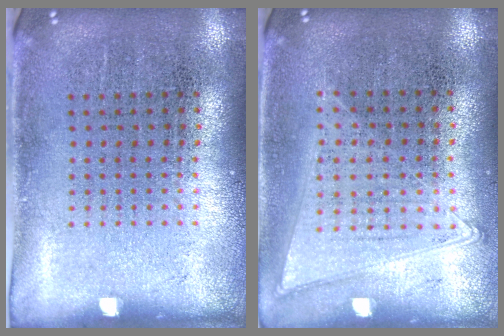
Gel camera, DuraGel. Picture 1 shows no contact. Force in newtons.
{"total": 1.0, "press": 1.0, "slide": 0.4}